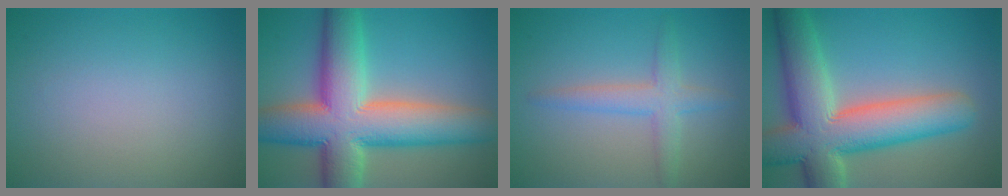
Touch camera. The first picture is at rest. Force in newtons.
{"total": 13.4, "press": 13.3, "slide": 0.9}
{"total": 3.1, "press": 3.1, "slide": 0.2}
{"total": 11.8, "press": 11.8, "slide": 1.0}